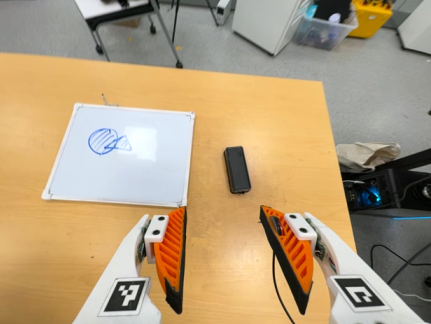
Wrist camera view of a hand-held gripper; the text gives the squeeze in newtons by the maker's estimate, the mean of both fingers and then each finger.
{"total": 0.0}